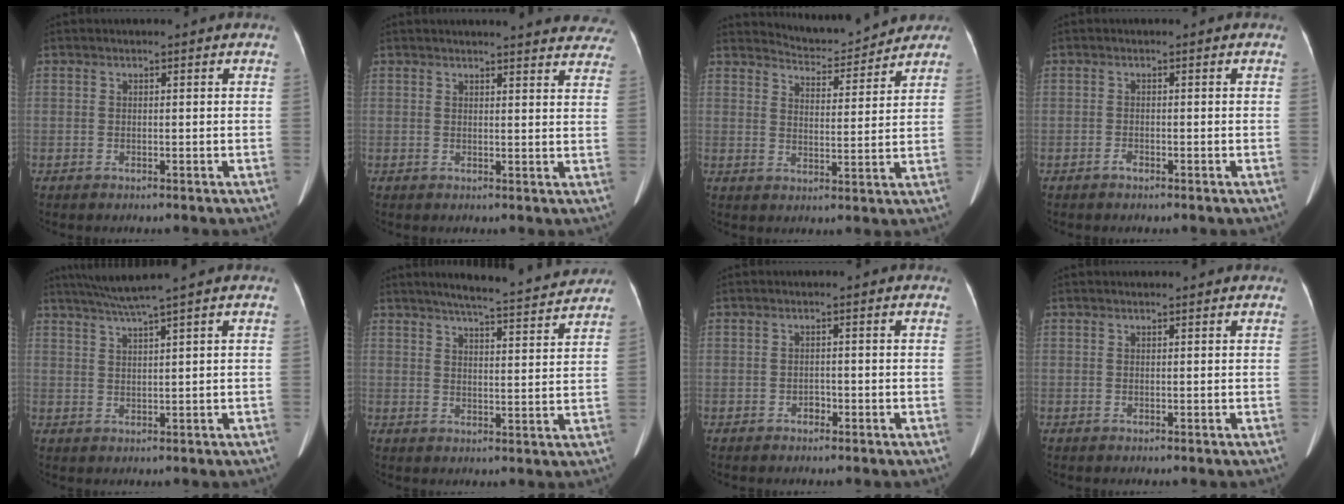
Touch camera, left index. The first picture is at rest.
{"total": 17.1, "force": [16.1, 2.7, 5.1], "torque": [-0.044, -0.042, 0.162]}
{"total": 8.5, "force": [8.3, 1.4, 0.5], "torque": [-0.014, 0.007, 0.116]}
{"total": 0.9, "force": [-0.8, 0.2, 0.2], "torque": [-0.005, -0.007, -0.013]}
{"total": 4.8, "force": [3.7, -1.7, 2.5], "torque": [-0.051, 0.005, 0.075]}
{"total": 13.3, "force": [12.1, 0.5, 5.4], "torque": [-0.083, 0.001, 0.152]}
{"total": 1.1, "force": [-0.9, 0.6, 0.3], "torque": [-0.003, -0.004, -0.015]}
{"total": 1.0, "force": [1.0, 0.2, 0.3], "torque": [-0.009, 0.013, 0.013]}